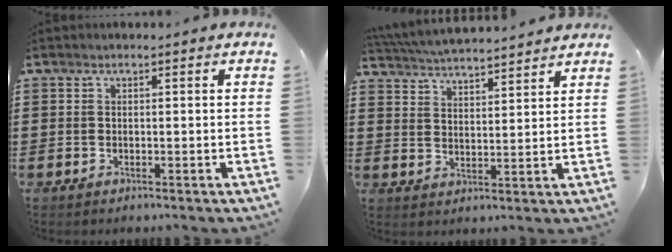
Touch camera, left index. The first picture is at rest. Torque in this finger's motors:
{"motor_torque": [-0.42, -1.02, -0.16, 0.07]}